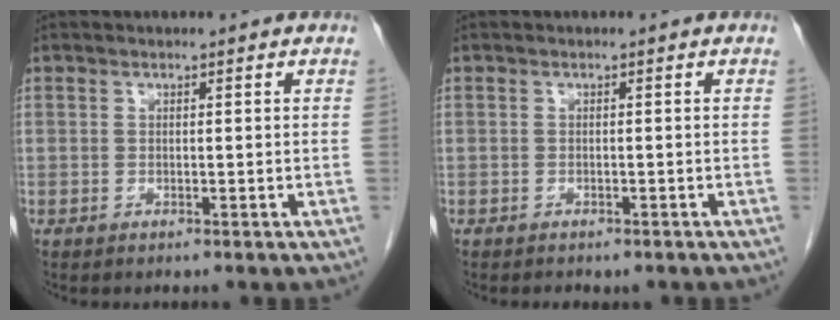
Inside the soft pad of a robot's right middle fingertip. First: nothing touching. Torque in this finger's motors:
{"motor_torque": [0.01, -0.01, 0.00, 0.01]}